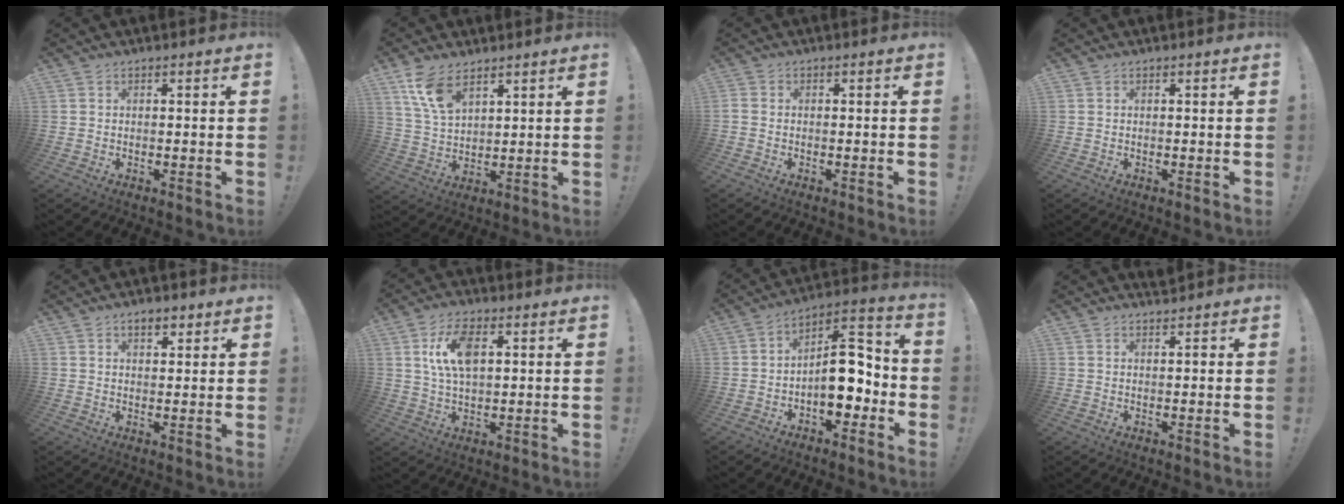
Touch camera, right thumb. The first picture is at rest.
{"total": 9.8, "force": [6.5, 4.6, 5.7], "torque": [-0.104, -0.028, 0.125]}
{"total": 0.8, "force": [-0.5, 0.3, 0.6], "torque": [-0.014, 0.003, -0.007]}
{"total": 0.0}
{"total": 3.6, "force": [2.2, 1.9, 2.2], "torque": [-0.028, -0.005, 0.036]}
{"total": 10.6, "force": [3.0, 5.6, 8.5], "torque": [-0.153, 0.007, 0.053]}
{"total": 14.0, "force": [-3.2, 7.7, 11.2], "torque": [-0.158, 0.026, -0.046]}
{"total": 0.8, "force": [0.8, 0.1, 0.2], "torque": [0.005, -0.007, 0.014]}